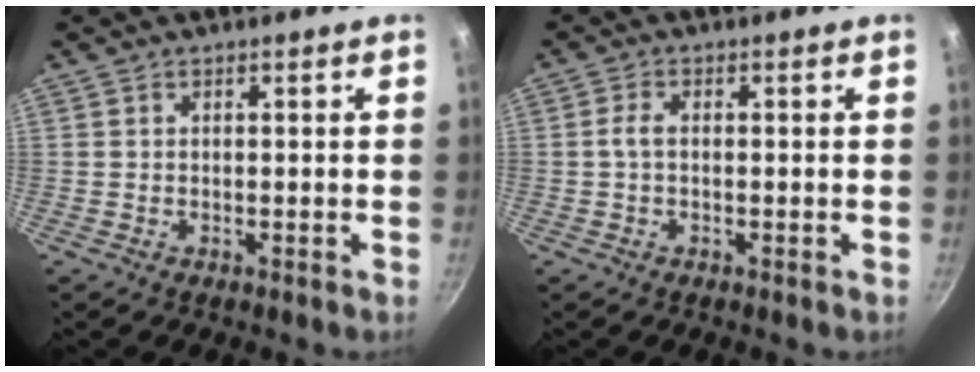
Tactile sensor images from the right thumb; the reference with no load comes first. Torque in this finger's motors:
{"motor_torque": [1.13, 1.92, 0.90, -0.48, 0.11]}